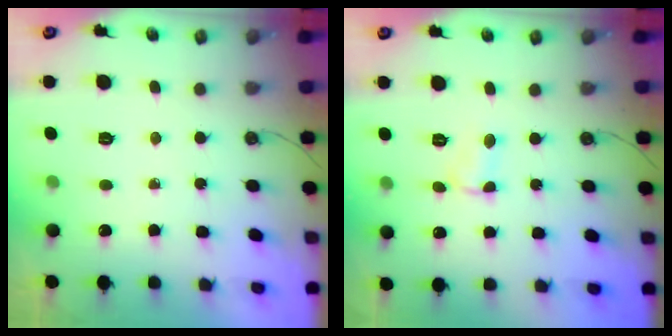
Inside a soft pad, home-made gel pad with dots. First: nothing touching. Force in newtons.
{"total": 2.8, "press": 2.8, "slide": 0.5}